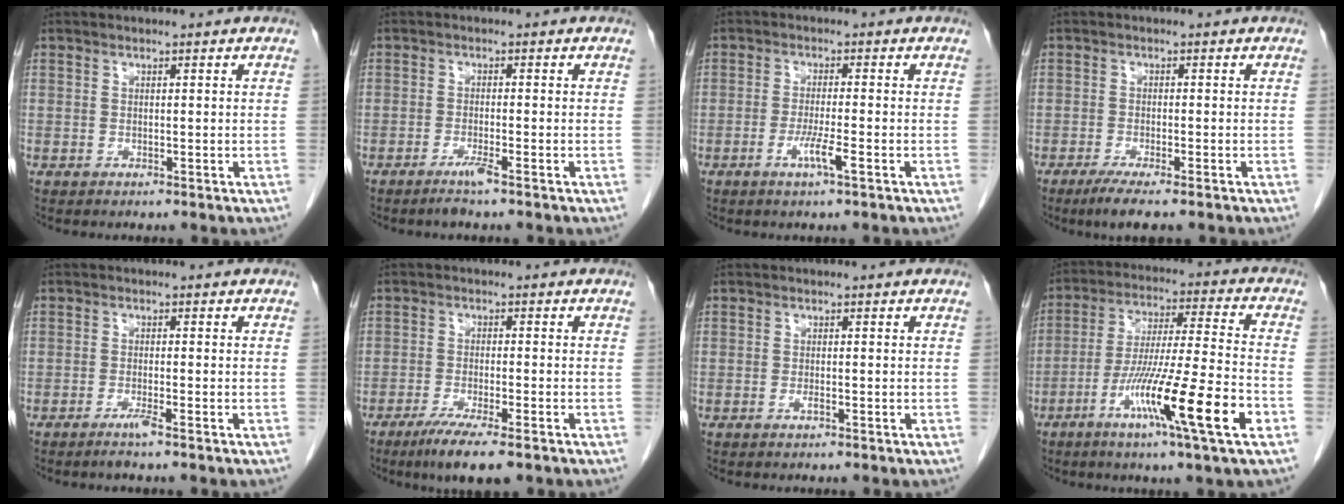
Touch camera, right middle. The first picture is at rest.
{"total": 2.2, "force": [-1.6, -0.3, 1.5], "torque": [-0.034, -0.004, -0.031]}
{"total": 3.6, "force": [-1.6, -0.3, 3.3], "torque": [-0.063, -0.006, -0.031]}
{"total": 4.9, "force": [-3.5, 0.5, 3.4], "torque": [-0.057, -0.013, -0.055]}
{"total": 1.7, "force": [-1.2, -0.4, 1.2], "torque": [-0.025, -0.002, -0.024]}
{"total": 7.2, "force": [-4.9, 0.6, 5.2], "torque": [-0.086, -0.017, -0.077]}
{"total": 0.7, "force": [-0.3, 0.1, 0.6], "torque": [-0.013, 0.001, -0.004]}
{"total": 16.2, "force": [-6.9, -0.9, 14.6], "torque": [-0.264, -0.026, -0.123]}